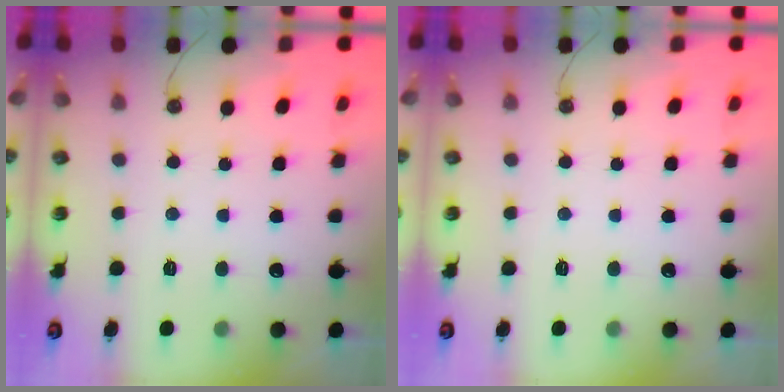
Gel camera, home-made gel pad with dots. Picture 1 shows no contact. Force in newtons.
{"total": 0.0}